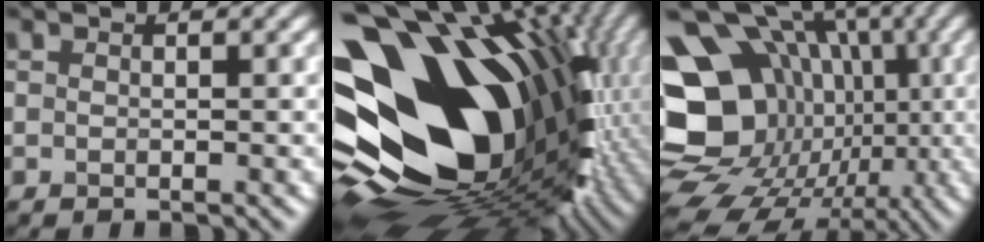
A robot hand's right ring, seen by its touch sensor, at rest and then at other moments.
{"total": 21.5, "force": [1.5, 15.0, 15.4], "torque": [-0.273, -0.033, 0.054]}
{"total": 19.8, "force": [-2.0, 16.5, 10.9], "torque": [-0.172, 0.026, -0.051]}